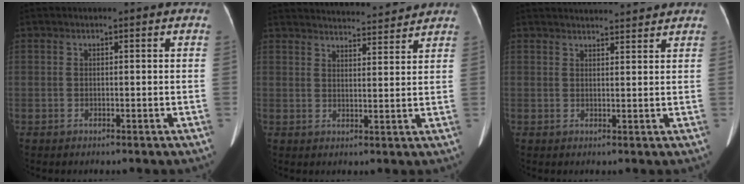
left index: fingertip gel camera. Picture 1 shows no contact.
{"total": 13.2, "force": [12.9, 1.1, 2.8], "torque": [-0.038, 0.018, 0.172]}
{"total": 7.8, "force": [7.6, 0.5, 1.7], "torque": [-0.022, 0.020, 0.093]}